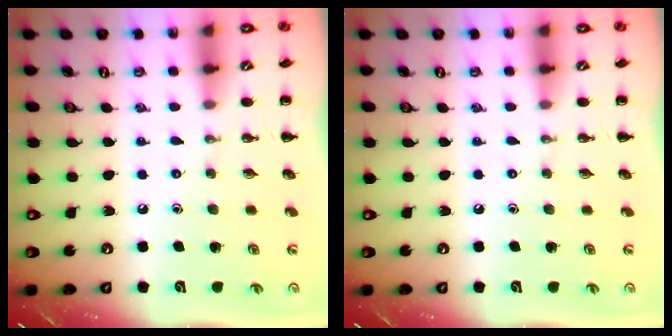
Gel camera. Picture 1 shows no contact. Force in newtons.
{"total": 0.0}